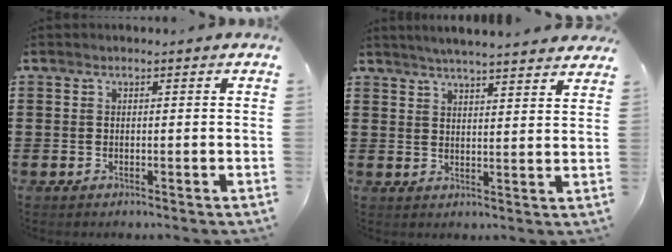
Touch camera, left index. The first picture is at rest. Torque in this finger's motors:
{"motor_torque": [1.11, -0.63, 0.47, 0.05]}